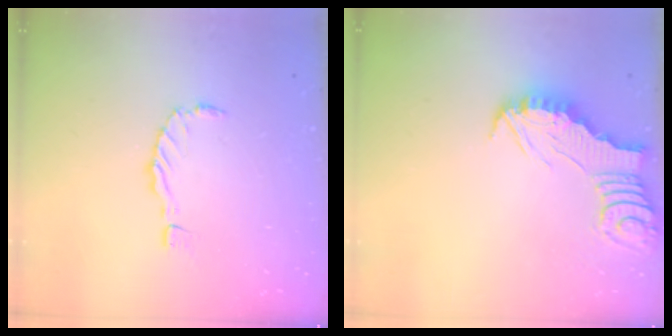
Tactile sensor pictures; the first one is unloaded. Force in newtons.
{"total": 2.5, "press": 2.5, "slide": 0.2}